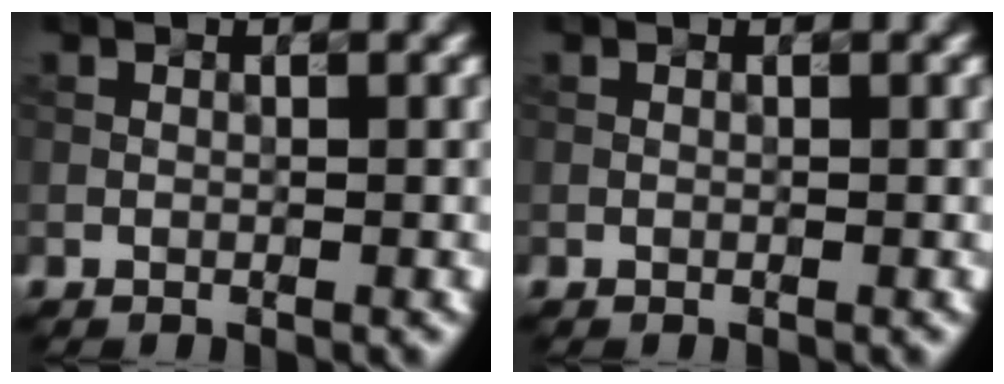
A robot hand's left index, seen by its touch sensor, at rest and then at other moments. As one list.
[{"total": 0.0}]